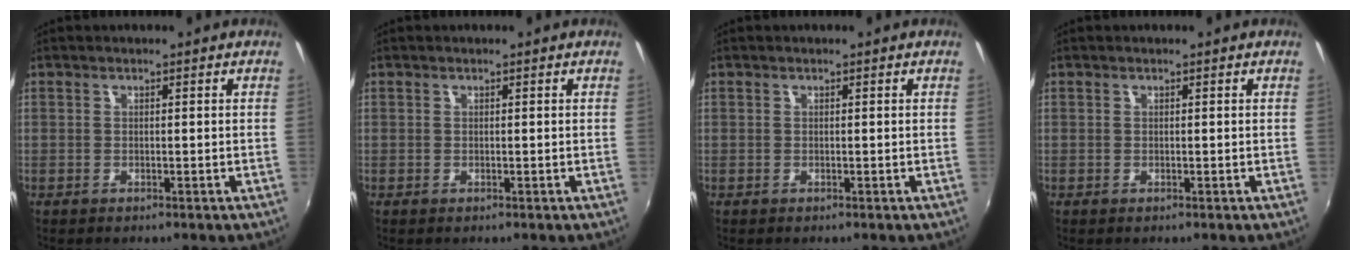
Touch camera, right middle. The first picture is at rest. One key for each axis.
{"total": 0.0}
{"total": 0.0}
{"total": 0.0}